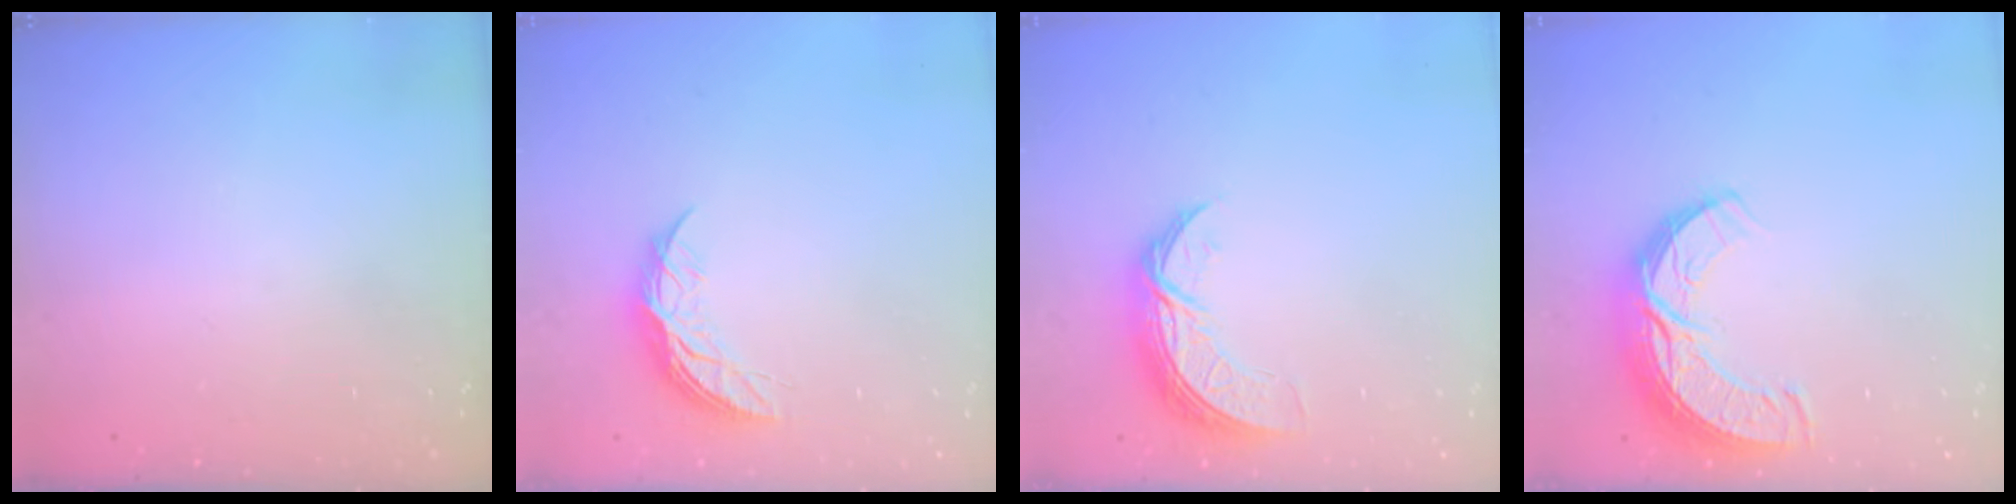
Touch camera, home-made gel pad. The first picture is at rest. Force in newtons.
{"total": 8.8, "press": 8.8, "slide": 0.5}
{"total": 8.2, "press": 8.2, "slide": 0.3}
{"total": 11.4, "press": 11.4, "slide": 0.8}